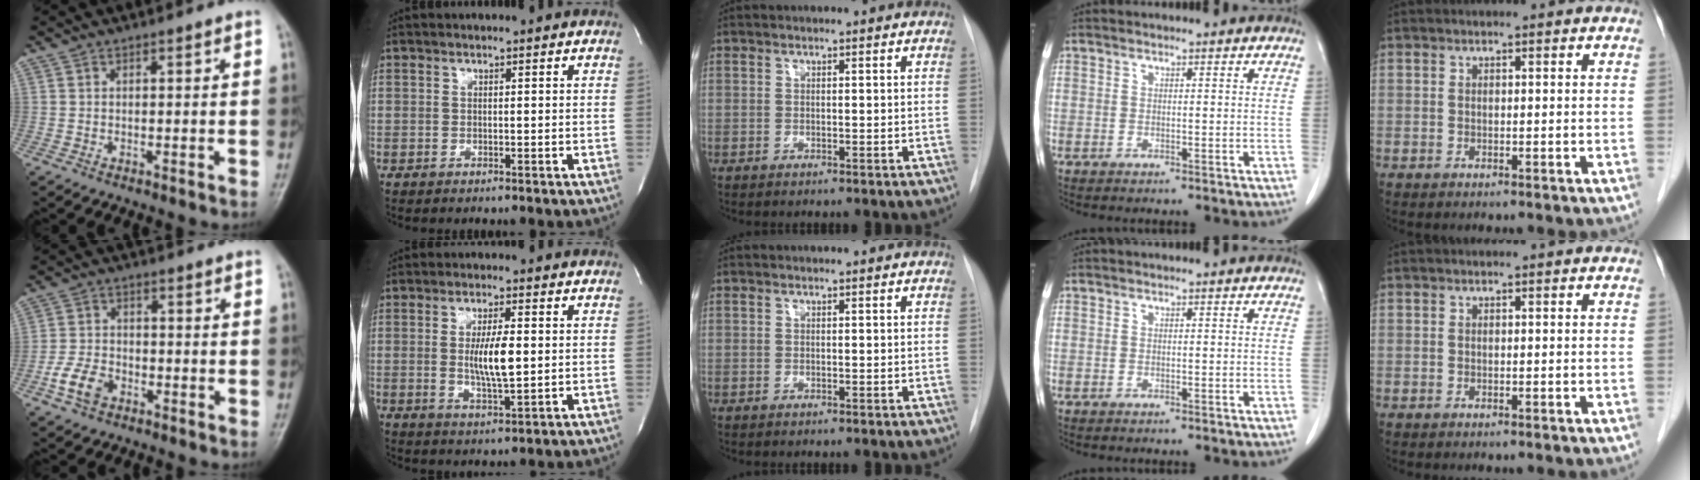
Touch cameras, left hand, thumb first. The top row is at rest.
{"thumb": {"total": 6.1, "force": [-3.0, 4.1, 3.4], "torque": [-0.063, 0.016, -0.059]}, "index": {"total": 6.1, "force": [-0.1, 1.0, 6.0], "torque": [-0.111, -0.011, -0.001]}}